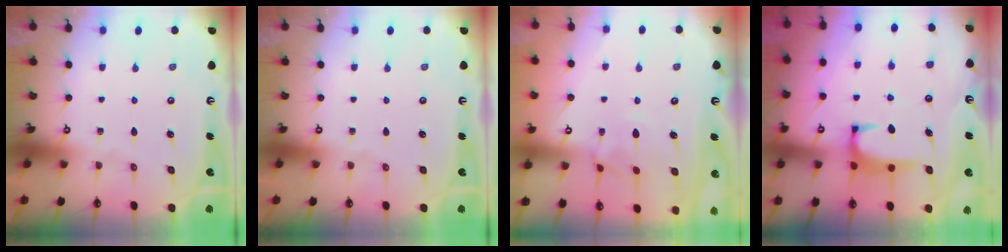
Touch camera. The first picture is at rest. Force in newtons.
{"total": 0.0}
{"total": 0.9, "press": 0.3, "slide": 0.9}
{"total": 2.5, "press": 2.4, "slide": 0.7}